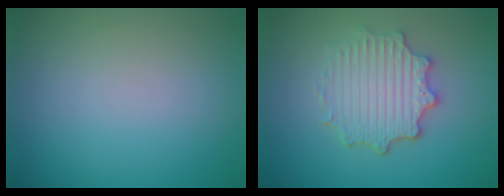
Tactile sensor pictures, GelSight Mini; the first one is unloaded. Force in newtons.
{"total": 4.5, "press": 3.6, "slide": 2.6}